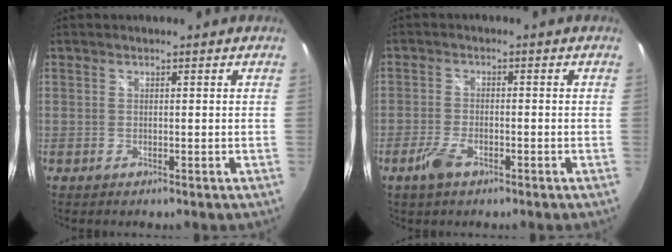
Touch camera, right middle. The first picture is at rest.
{"total": 4.2, "force": [-2.6, 1.9, 2.7], "torque": [-0.070, -0.005, -0.050]}